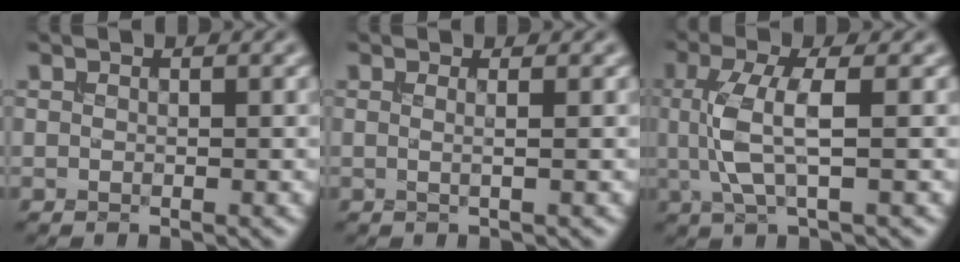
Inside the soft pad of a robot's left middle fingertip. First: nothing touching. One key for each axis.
{"total": 1.4, "fx": 0.3, "fy": 0.6, "fz": 1.3, "tx": -0.010, "ty": -0.002, "tz": -0.014}
{"total": 4.2, "fx": 0.3, "fy": 1.1, "fz": 4.0, "tx": -0.093, "ty": -0.001, "tz": 0.010}